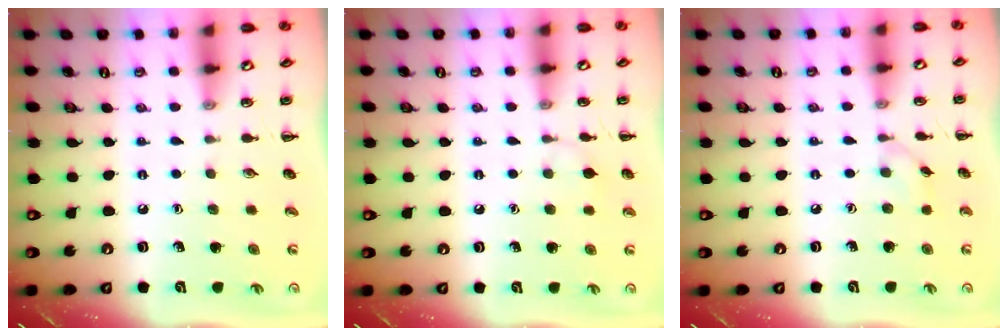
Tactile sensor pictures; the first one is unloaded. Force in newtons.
{"total": 5.5, "press": 5.2, "slide": 1.7}
{"total": 3.2, "press": 2.9, "slide": 1.4}